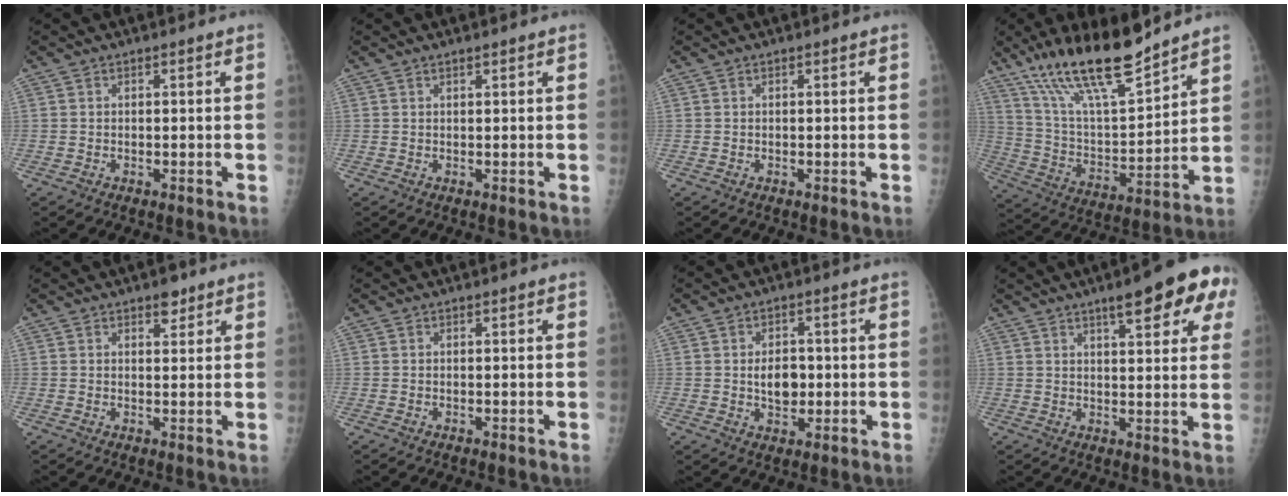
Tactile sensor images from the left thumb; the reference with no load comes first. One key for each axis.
{"total": 0.6, "fx": 0.5, "fy": 0.0, "fz": 0.3, "tx": -0.003, "ty": -0.003, "tz": 0.011}
{"total": 0.0}
{"total": 19.1, "fx": 14.7, "fy": 4.1, "fz": 11.6, "tx": -0.182, "ty": -0.071, "tz": 0.271}
{"total": 2.7, "fx": 1.8, "fy": 1.3, "fz": 1.4, "tx": -0.007, "ty": -0.010, "tz": 0.026}
{"total": 0.0}
{"total": 5.5, "fx": -0.1, "fy": 3.8, "fz": 4.0, "tx": -0.043, "ty": 0.000, "tz": 0.002}
{"total": 13.5, "fx": 7.0, "fy": 3.5, "fz": 11.0, "tx": -0.116, "ty": -0.013, "tz": 0.086}